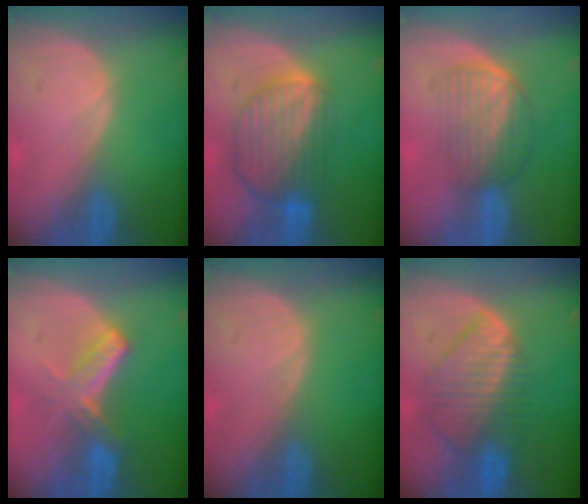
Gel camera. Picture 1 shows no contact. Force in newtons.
{"total": 9.1, "press": 7.8, "slide": 4.7}
{"total": 6.7, "press": 5.8, "slide": 3.2}
{"total": 5.8, "press": 5.2, "slide": 2.5}
{"total": 0.0}
{"total": 8.4, "press": 7.6, "slide": 3.6}